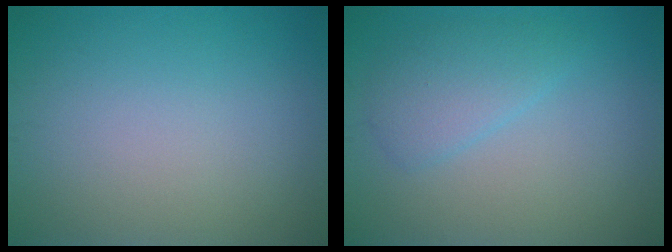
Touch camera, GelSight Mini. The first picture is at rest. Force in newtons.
{"total": 2.7, "press": 2.7, "slide": 0.2}